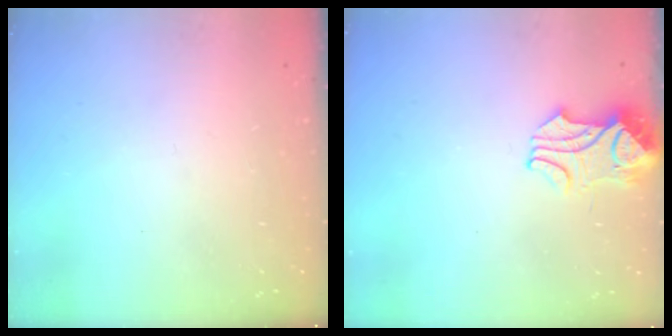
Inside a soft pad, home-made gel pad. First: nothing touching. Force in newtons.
{"total": 2.4, "press": 2.3, "slide": 0.6}